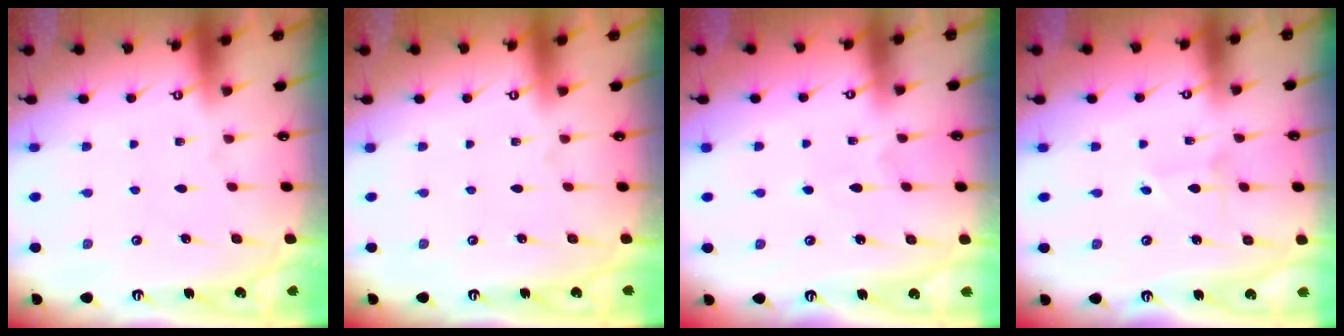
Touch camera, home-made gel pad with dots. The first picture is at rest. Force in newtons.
{"total": 0.0}
{"total": 4.3, "press": 4.2, "slide": 0.6}
{"total": 1.5, "press": 1.5, "slide": 0.1}